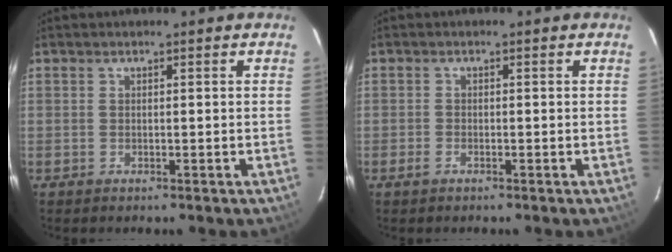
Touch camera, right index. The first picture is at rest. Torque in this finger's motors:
{"motor_torque": [0.03, -0.07, 0.11, 0.01]}